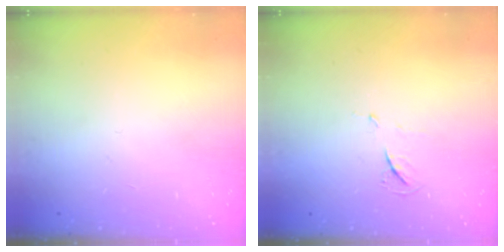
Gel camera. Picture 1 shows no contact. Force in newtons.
{"total": 4.9, "press": 4.9, "slide": 0.7}